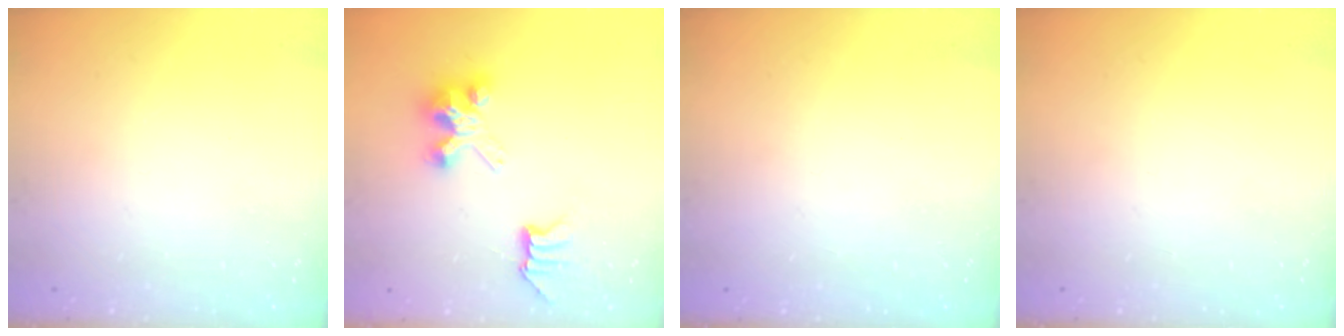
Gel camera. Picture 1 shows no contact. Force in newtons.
{"total": 6.6, "press": 6.6, "slide": 0.1}
{"total": 0.7, "press": 0.6, "slide": 0.3}
{"total": 0.0}